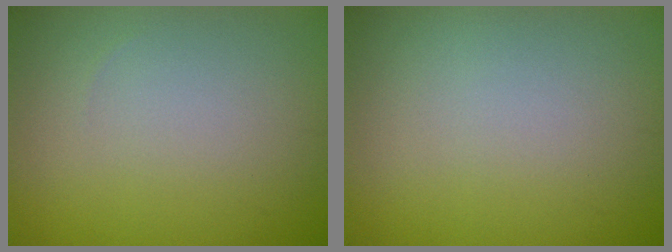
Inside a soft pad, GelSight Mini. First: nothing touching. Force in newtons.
{"total": 0.0}